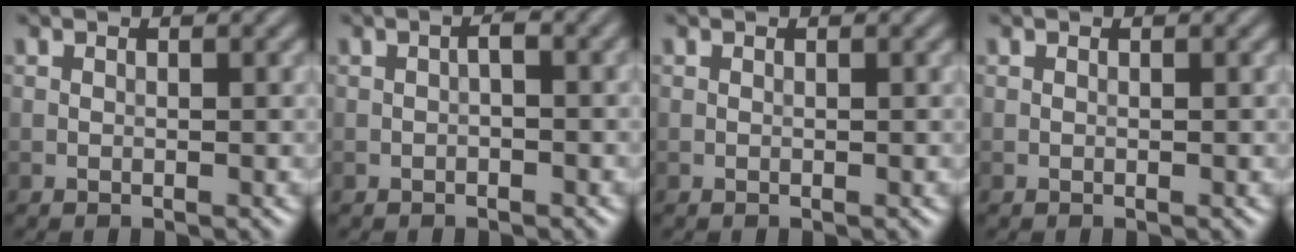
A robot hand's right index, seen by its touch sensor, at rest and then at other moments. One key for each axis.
{"total": 1.2, "fx": -0.2, "fy": 0.4, "fz": 1.1, "tx": -0.020, "ty": 0.003, "tz": -0.004}
{"total": 0.0}
{"total": 0.0}